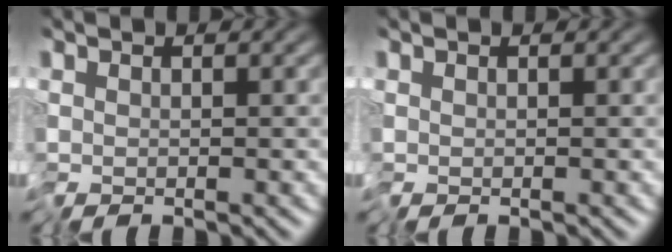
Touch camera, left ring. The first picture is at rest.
{"total": 0.0}